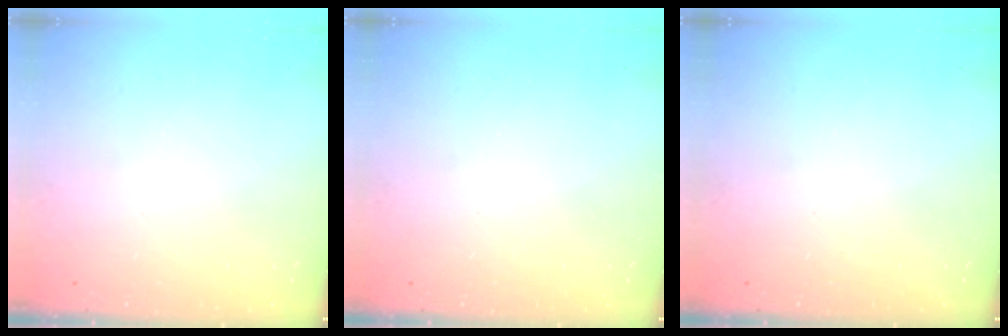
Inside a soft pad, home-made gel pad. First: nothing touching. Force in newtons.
{"total": 0.0}
{"total": 0.0}